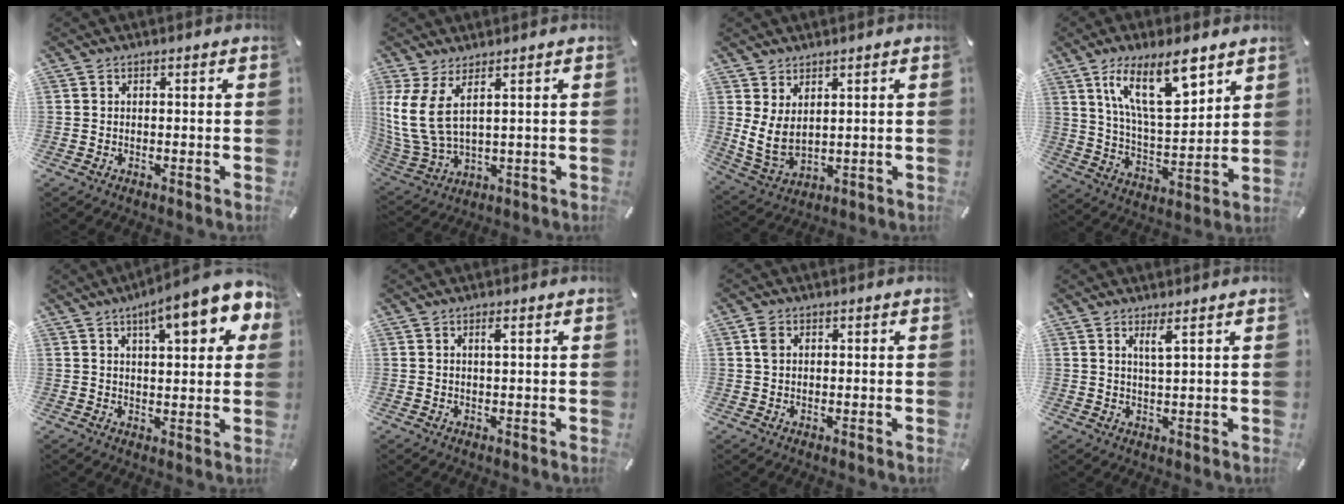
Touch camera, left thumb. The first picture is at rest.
{"total": 9.1, "force": [3.8, 4.0, 7.2], "torque": [-0.191, -0.033, 0.070]}
{"total": 6.9, "force": [2.6, 4.2, 4.8], "torque": [-0.119, -0.016, 0.051]}
{"total": 17.3, "force": [10.3, 6.6, 12.3], "torque": [-0.218, -0.041, 0.171]}
{"total": 12.6, "force": [6.4, 3.9, 10.1], "torque": [-0.134, -0.027, 0.101]}
{"total": 1.3, "force": [0.5, 0.2, 1.2], "torque": [-0.025, 0.002, 0.007]}
{"total": 2.1, "force": [0.7, 1.5, 1.3], "torque": [-0.030, 0.006, 0.012]}
{"total": 3.1, "force": [1.9, 0.1, 2.5], "torque": [-0.054, -0.001, 0.032]}